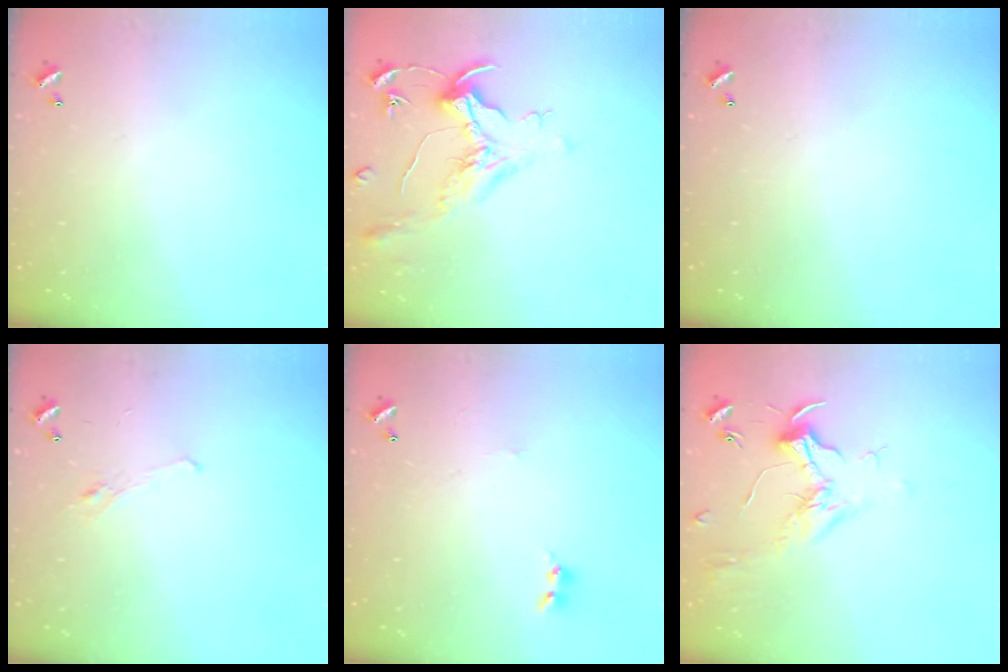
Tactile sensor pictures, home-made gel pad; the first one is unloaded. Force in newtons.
{"total": 1.6, "press": 1.4, "slide": 0.7}
{"total": 0.0}
{"total": 1.2, "press": 0.8, "slide": 0.9}
{"total": 0.0}
{"total": 1.8, "press": 1.6, "slide": 0.8}